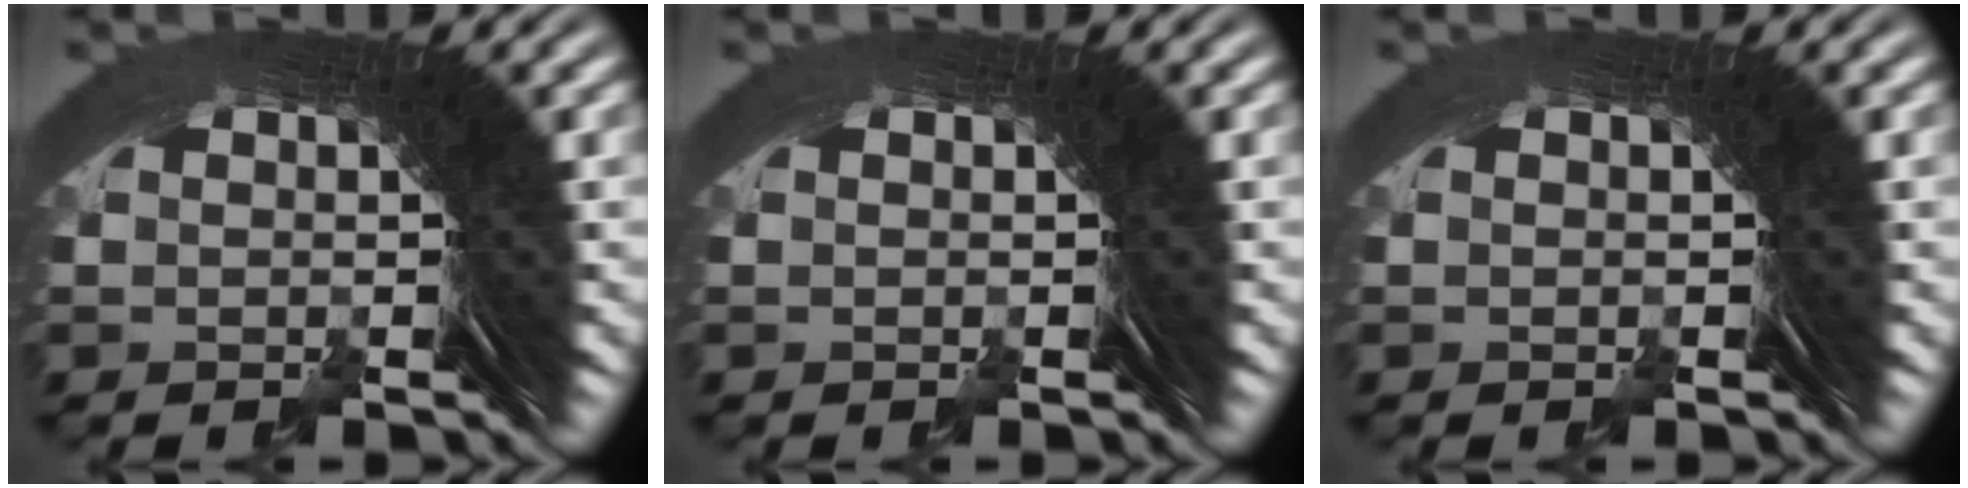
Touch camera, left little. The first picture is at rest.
{"total": 0.0}
{"total": 0.0}